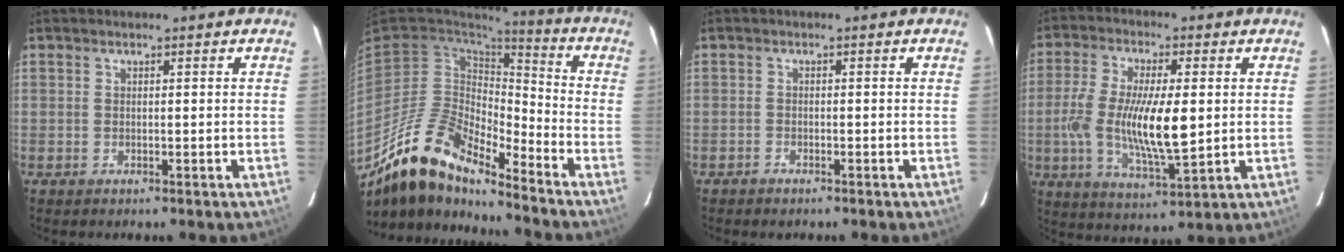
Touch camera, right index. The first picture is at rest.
{"total": 16.9, "force": [-13.8, 4.5, 8.7], "torque": [-0.161, -0.018, -0.268]}
{"total": 1.2, "force": [-1.1, 0.5, 0.2], "torque": [-0.013, 0.004, -0.020]}
{"total": 14.1, "force": [-0.3, 4.6, 13.3], "torque": [-0.261, -0.008, -0.005]}